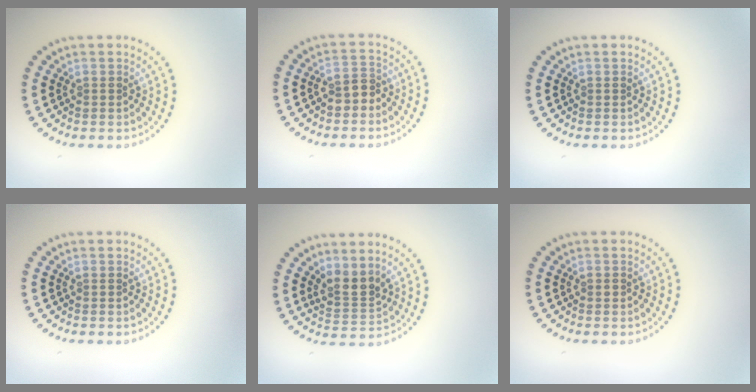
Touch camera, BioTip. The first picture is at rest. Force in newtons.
{"total": 2.1, "press": 2.0, "slide": 0.8}
{"total": 0.0}
{"total": 0.0}
{"total": 2.6, "press": 1.9, "slide": 1.8}
{"total": 0.5, "press": 0.5, "slide": 0.1}